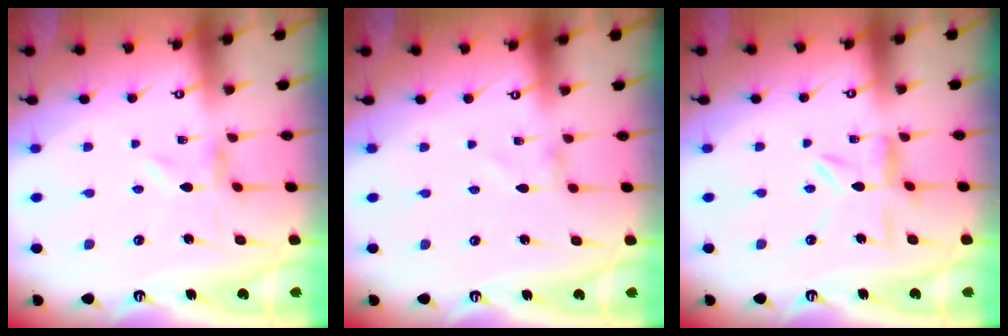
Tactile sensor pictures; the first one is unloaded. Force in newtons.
{"total": 1.0, "press": 1.0, "slide": 0.1}
{"total": 6.0, "press": 6.0, "slide": 0.4}